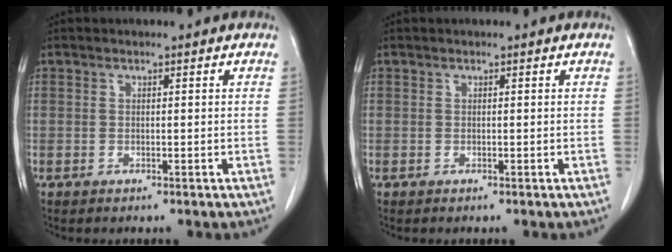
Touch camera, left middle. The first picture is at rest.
{"total": 0.0}